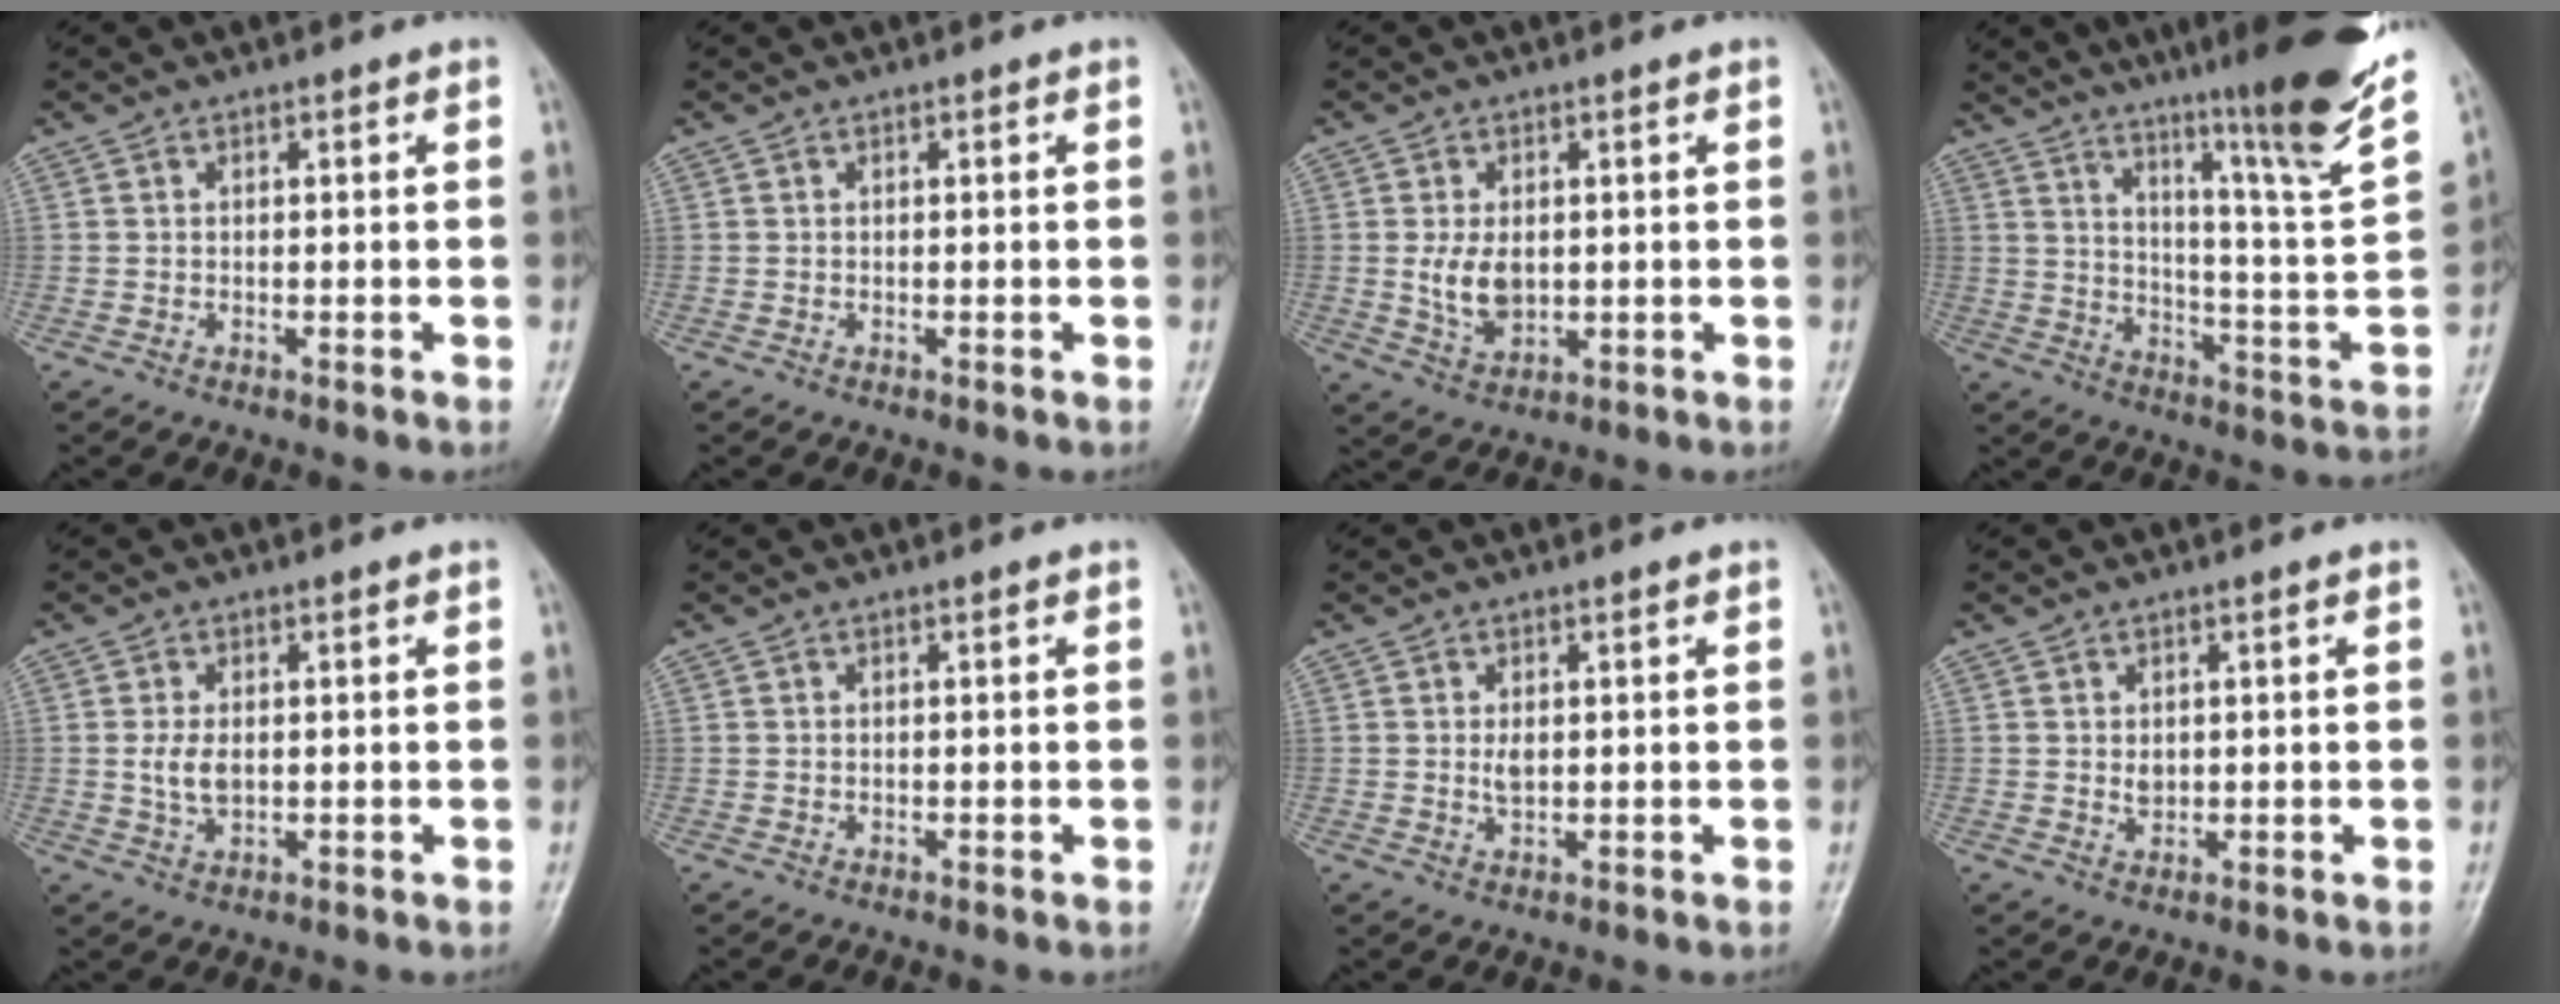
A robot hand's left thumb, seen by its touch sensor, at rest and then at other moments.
{"total": 0.0}
{"total": 5.8, "force": [0.4, 3.6, 4.5], "torque": [-0.077, -0.010, 0.016]}
{"total": 26.4, "force": [18.0, 2.3, 19.1], "torque": [-0.269, -0.091, 0.260]}
{"total": 3.7, "force": [0.4, 2.1, 3.1], "torque": [-0.062, -0.006, 0.011]}
{"total": 0.0}
{"total": 2.2, "force": [0.6, 1.1, 1.8], "torque": [-0.027, -0.005, 0.013]}
{"total": 1.8, "force": [0.5, 1.2, 1.3], "torque": [-0.014, -0.005, 0.012]}